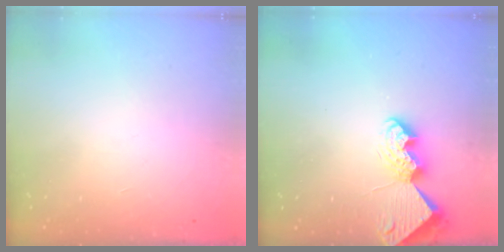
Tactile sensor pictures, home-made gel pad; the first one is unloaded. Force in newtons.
{"total": 8.3, "press": 8.3, "slide": 1.0}